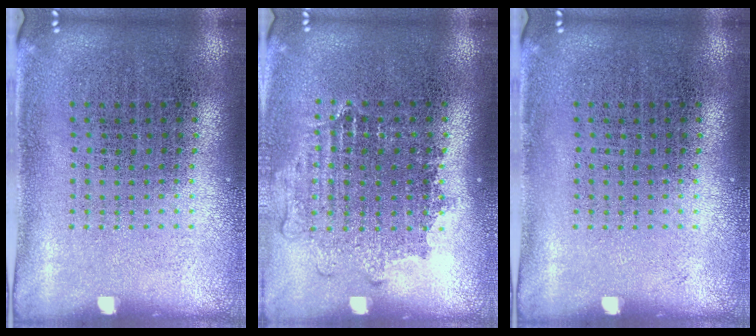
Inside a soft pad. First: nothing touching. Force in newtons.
{"total": 1.0, "press": 1.0, "slide": 0.4}
{"total": 0.0}